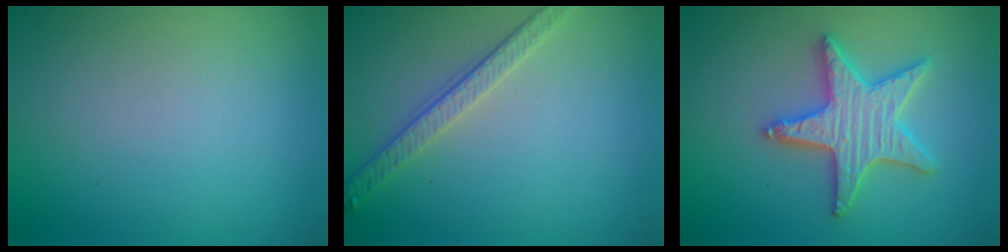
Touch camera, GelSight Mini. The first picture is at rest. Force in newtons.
{"total": 2.8, "press": 2.7, "slide": 0.8}
{"total": 5.2, "press": 5.1, "slide": 0.8}